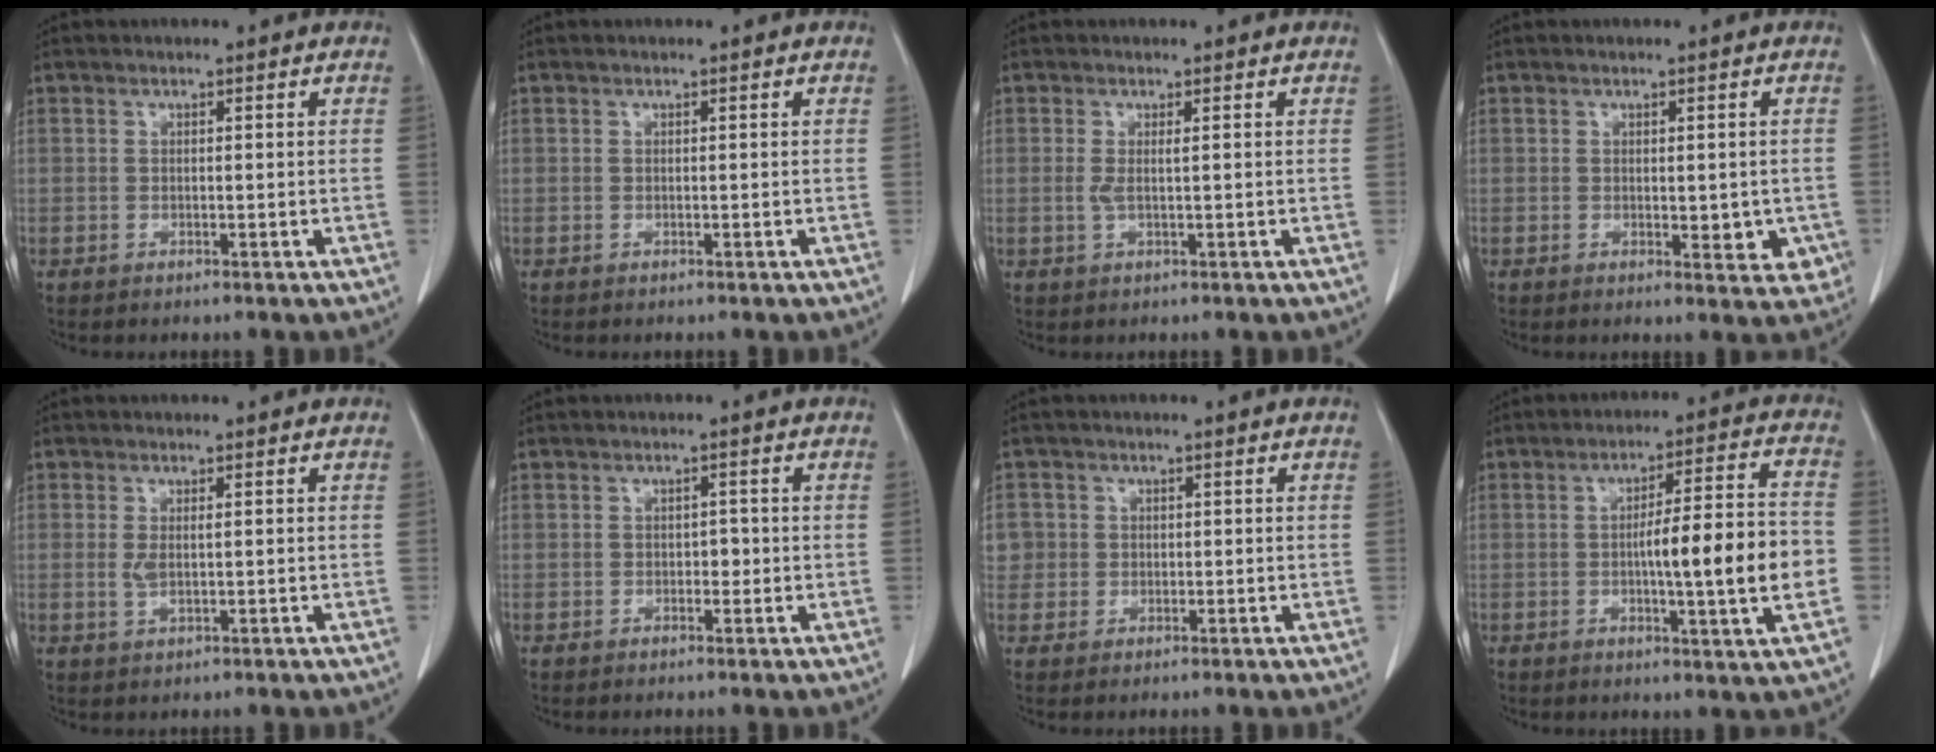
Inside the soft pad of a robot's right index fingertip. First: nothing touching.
{"total": 0.0}
{"total": 1.6, "force": [0.2, 0.1, 1.6], "torque": [-0.034, 0.000, 0.005]}
{"total": 4.5, "force": [-0.9, 2.1, 3.9], "torque": [-0.028, -0.004, -0.004]}
{"total": 2.0, "force": [0.2, 0.6, 1.9], "torque": [-0.039, -0.003, 0.008]}
{"total": 1.3, "force": [-0.2, 0.9, 0.9], "torque": [-0.004, 0.005, -0.002]}
{"total": 3.2, "force": [0.2, 3.2, 0.2], "torque": [0.011, 0.011, 0.006]}
{"total": 13.0, "force": [-1.9, 0.5, 12.8], "torque": [-0.195, 0.008, -0.030]}